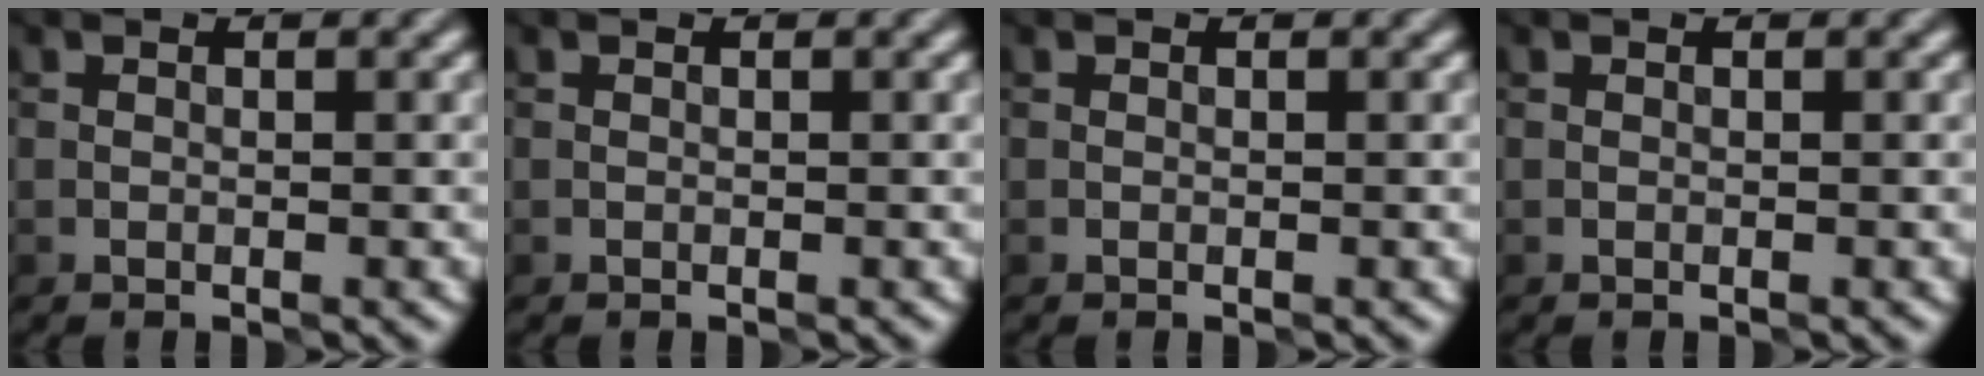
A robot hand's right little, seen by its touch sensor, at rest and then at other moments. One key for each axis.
{"total": 0.0}
{"total": 0.0}
{"total": 0.0}